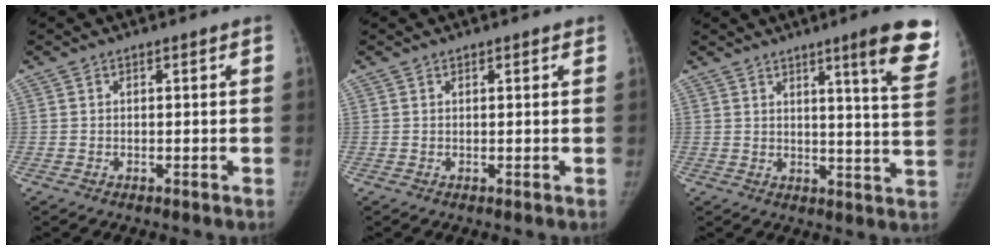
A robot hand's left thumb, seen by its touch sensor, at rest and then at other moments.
{"total": 1.0, "force": [0.8, 0.3, 0.4], "torque": [-0.003, -0.001, 0.011]}
{"total": 12.8, "force": [7.6, 0.7, 10.3], "torque": [-0.117, -0.046, 0.092]}